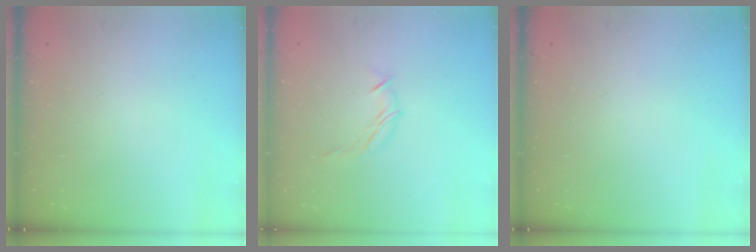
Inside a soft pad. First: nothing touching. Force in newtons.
{"total": 5.7, "press": 5.6, "slide": 0.7}
{"total": 0.0}